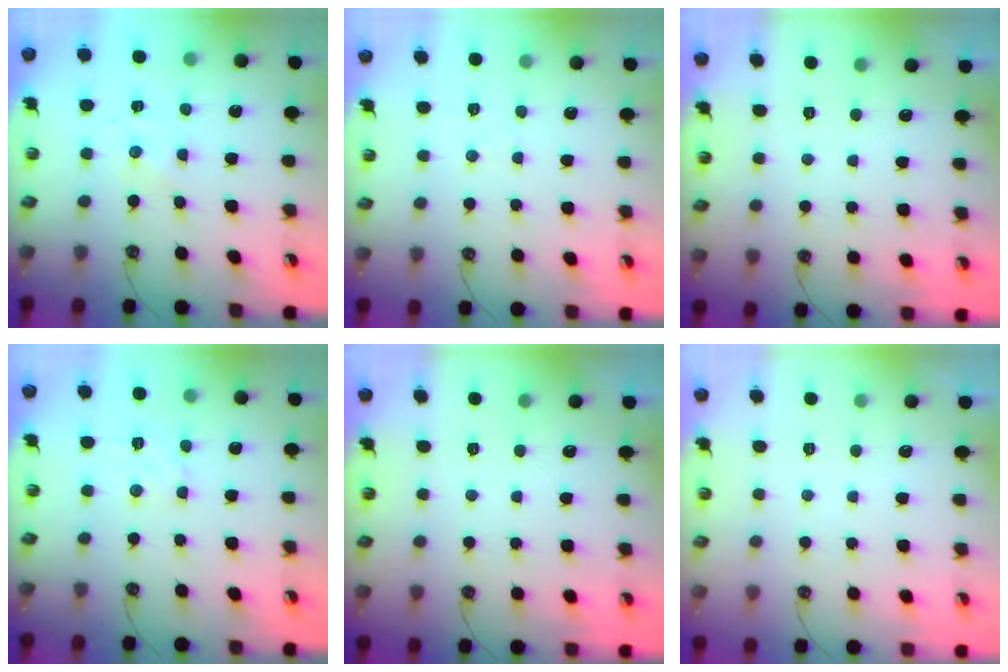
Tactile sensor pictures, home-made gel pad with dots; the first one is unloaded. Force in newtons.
{"total": 2.7, "press": 2.7, "slide": 0.4}
{"total": 0.0}
{"total": 2.9, "press": 2.9, "slide": 0.5}
{"total": 0.0}
{"total": 0.0}